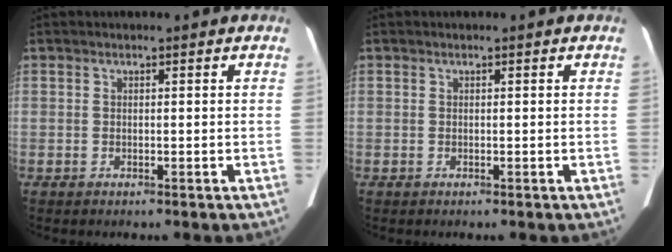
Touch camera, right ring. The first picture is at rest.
{"total": 0.0}